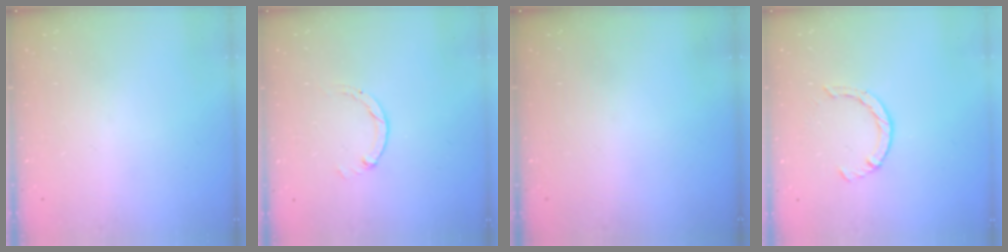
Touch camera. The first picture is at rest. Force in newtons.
{"total": 0.0}
{"total": 0.0}
{"total": 4.1, "press": 4.0, "slide": 0.4}